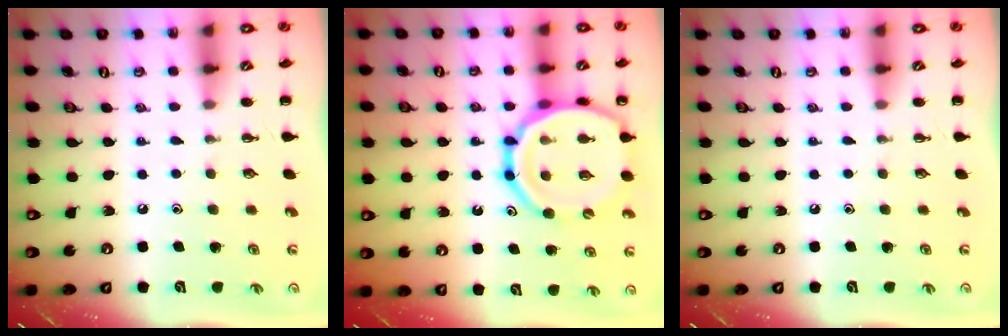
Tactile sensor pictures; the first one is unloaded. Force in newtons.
{"total": 20.1, "press": 19.8, "slide": 3.7}
{"total": 0.0}